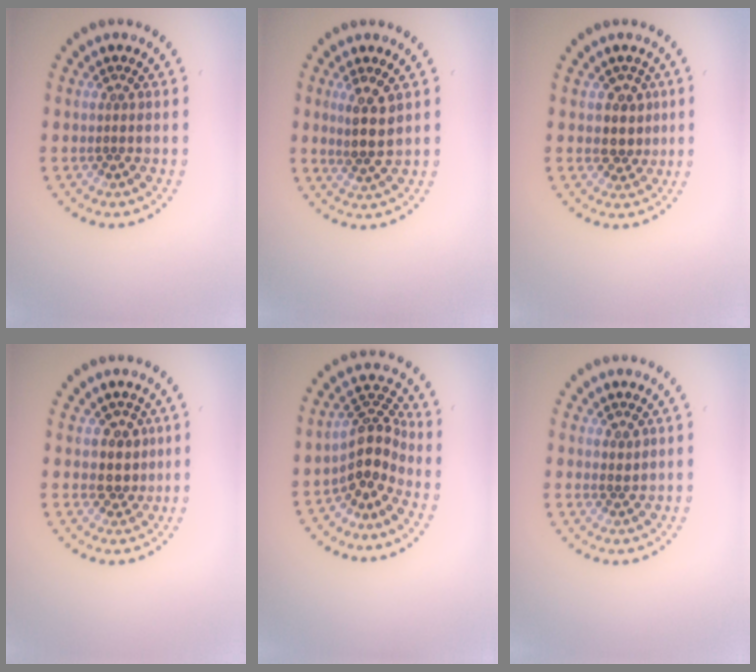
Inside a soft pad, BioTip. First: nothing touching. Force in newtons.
{"total": 2.8, "press": 2.5, "slide": 1.3}
{"total": 2.4, "press": 2.2, "slide": 1.0}
{"total": 2.4, "press": 2.2, "slide": 1.0}
{"total": 3.9, "press": 2.9, "slide": 2.7}
{"total": 0.5, "press": 0.4, "slide": 0.3}